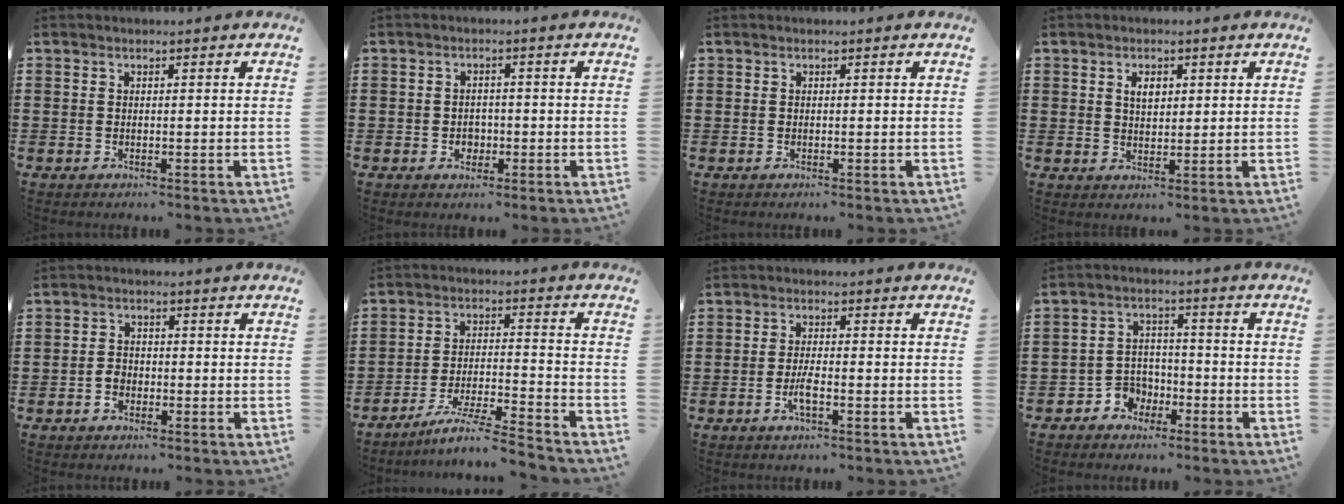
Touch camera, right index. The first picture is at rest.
{"total": 2.1, "force": [-0.6, 1.8, 0.8], "torque": [-0.019, 0.004, -0.014]}
{"total": 0.0}
{"total": 2.6, "force": [1.0, 1.6, 1.8], "torque": [-0.033, 0.005, 0.015]}
{"total": 2.4, "force": [-1.0, 1.8, 1.3], "torque": [-0.028, 0.003, -0.021]}
{"total": 7.4, "force": [-6.6, -0.5, 3.3], "torque": [-0.070, -0.012, -0.130]}
{"total": 3.0, "force": [-1.3, 0.5, 2.7], "torque": [-0.053, -0.002, -0.026]}
{"total": 4.1, "force": [-2.5, 3.1, 0.6], "torque": [-0.022, 0.011, -0.051]}